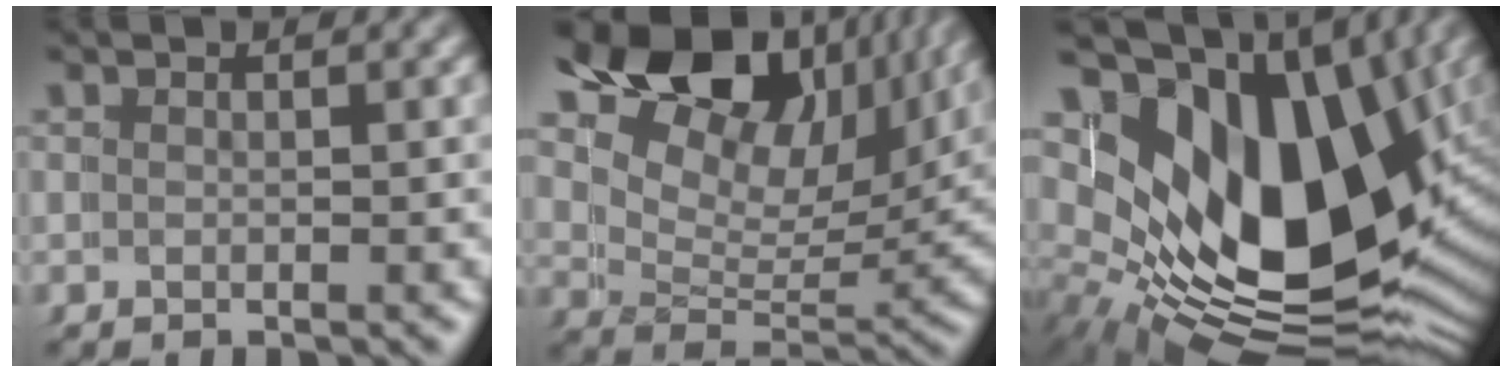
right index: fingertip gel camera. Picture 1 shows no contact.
{"total": 16.2, "force": [8.2, 10.4, 9.4], "torque": [-0.162, 0.021, 0.106]}
{"total": 20.4, "force": [0.9, 13.3, 15.4], "torque": [-0.277, -0.052, 0.032]}